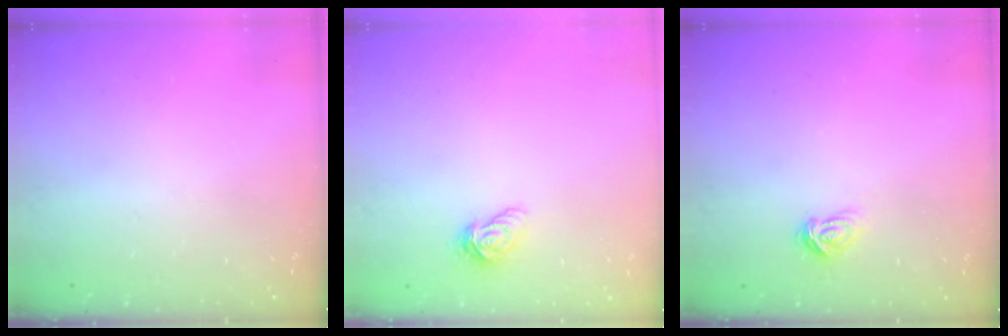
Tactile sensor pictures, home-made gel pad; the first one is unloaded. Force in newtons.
{"total": 6.0, "press": 5.9, "slide": 0.5}
{"total": 3.9, "press": 3.8, "slide": 0.5}